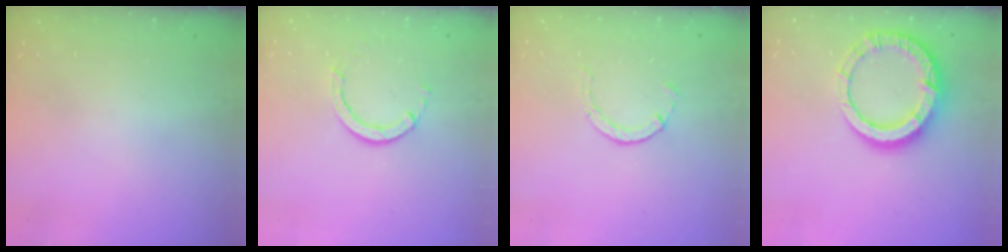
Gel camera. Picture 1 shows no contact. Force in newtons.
{"total": 3.0, "press": 3.0, "slide": 0.4}
{"total": 2.1, "press": 2.1, "slide": 0.3}
{"total": 14.0, "press": 14.0, "slide": 1.3}